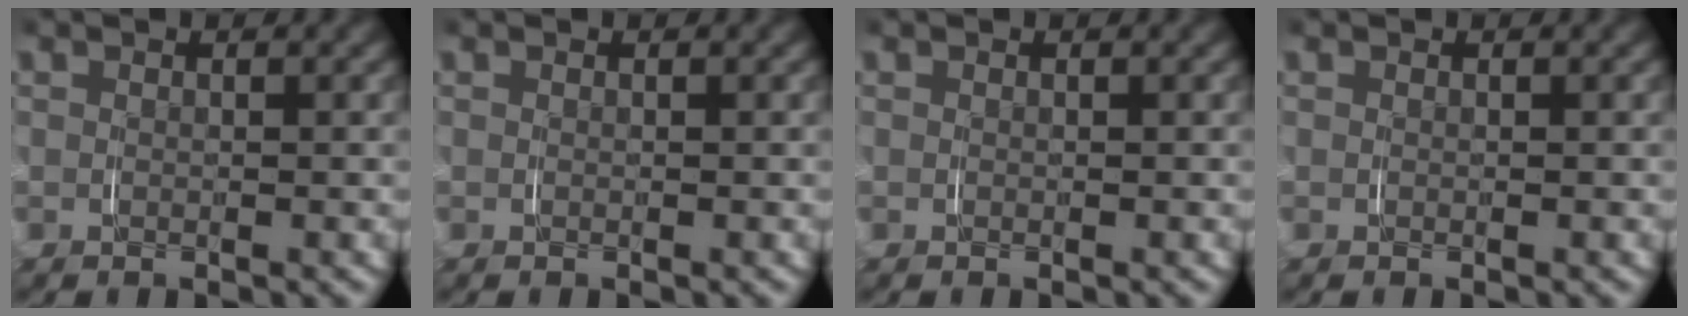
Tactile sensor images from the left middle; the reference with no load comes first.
{"total": 0.0}
{"total": 0.0}
{"total": 0.0}